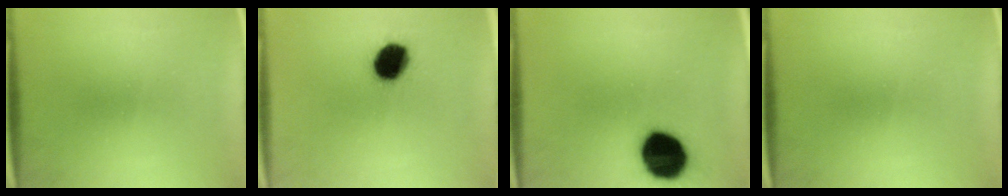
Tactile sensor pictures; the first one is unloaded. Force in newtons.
{"total": 10.7}
{"total": 16.4}
{"total": 0.0}